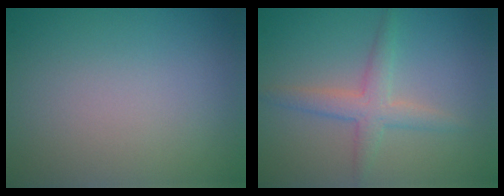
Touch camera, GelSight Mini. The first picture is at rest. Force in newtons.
{"total": 2.7, "press": 2.7, "slide": 0.1}